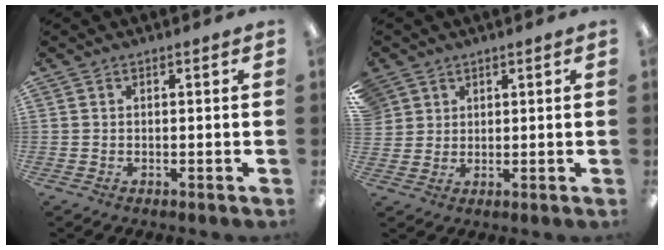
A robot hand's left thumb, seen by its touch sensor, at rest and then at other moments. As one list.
[{"total": 4.0, "force": [2.3, 3.2, -0.4], "torque": [0.000, -0.005, 0.043]}]